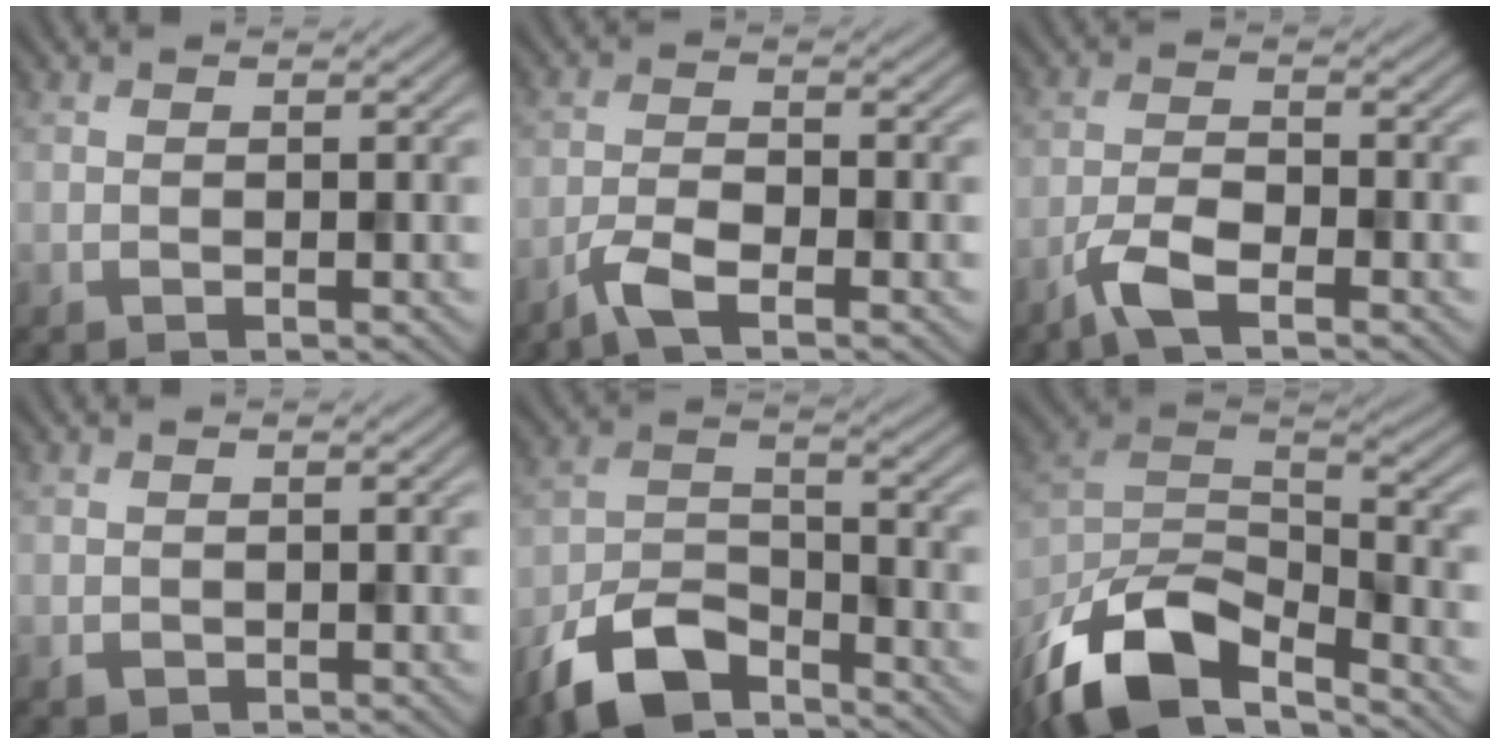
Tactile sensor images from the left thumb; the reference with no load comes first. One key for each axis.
{"total": 4.1, "fx": -2.8, "fy": 1.0, "fz": 2.8, "tx": -0.065, "ty": -0.001, "tz": -0.066}
{"total": 4.7, "fx": -3.1, "fy": 1.3, "fz": 3.3, "tx": -0.074, "ty": -0.001, "tz": -0.073}
{"total": 0.7, "fx": -0.3, "fy": 0.6, "fz": 0.1, "tx": -0.002, "ty": -0.004, "tz": -0.006}
{"total": 9.9, "fx": -7.1, "fy": 4.3, "fz": 5.4, "tx": -0.105, "ty": -0.007, "tz": -0.155}
{"total": 15.0, "fx": -10.3, "fy": 6.3, "fz": 9.0, "tx": -0.219, "ty": -0.021, "tz": -0.189}